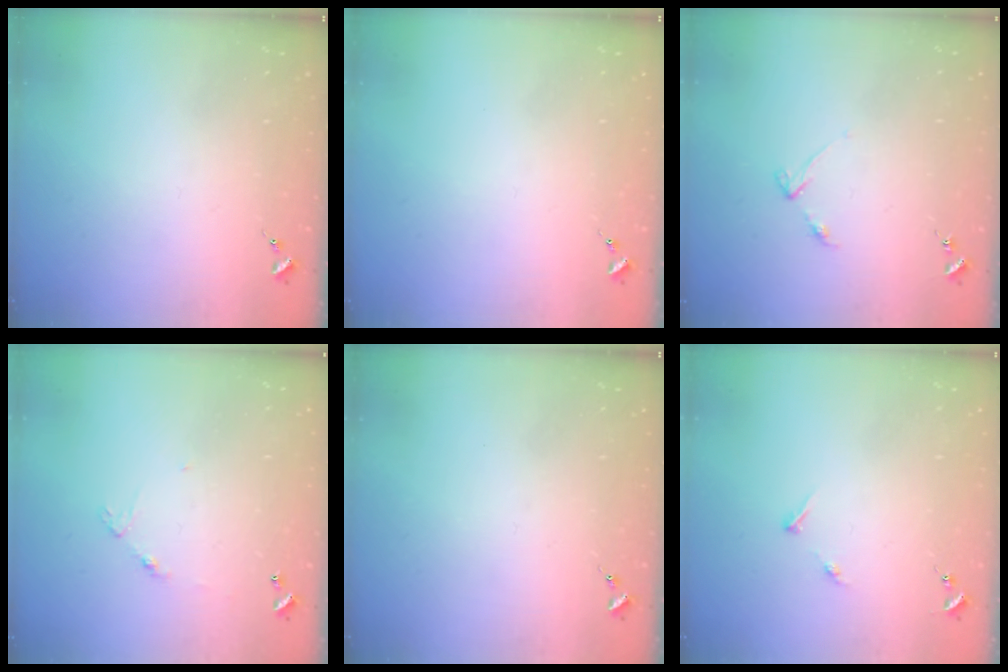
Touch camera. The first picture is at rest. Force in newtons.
{"total": 0.0}
{"total": 3.4, "press": 3.4, "slide": 0.4}
{"total": 4.6, "press": 4.6, "slide": 0.3}
{"total": 0.0}
{"total": 5.2, "press": 5.2, "slide": 0.6}